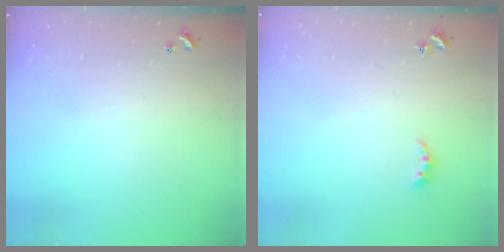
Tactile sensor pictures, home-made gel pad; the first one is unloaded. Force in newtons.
{"total": 2.7, "press": 2.7, "slide": 0.6}